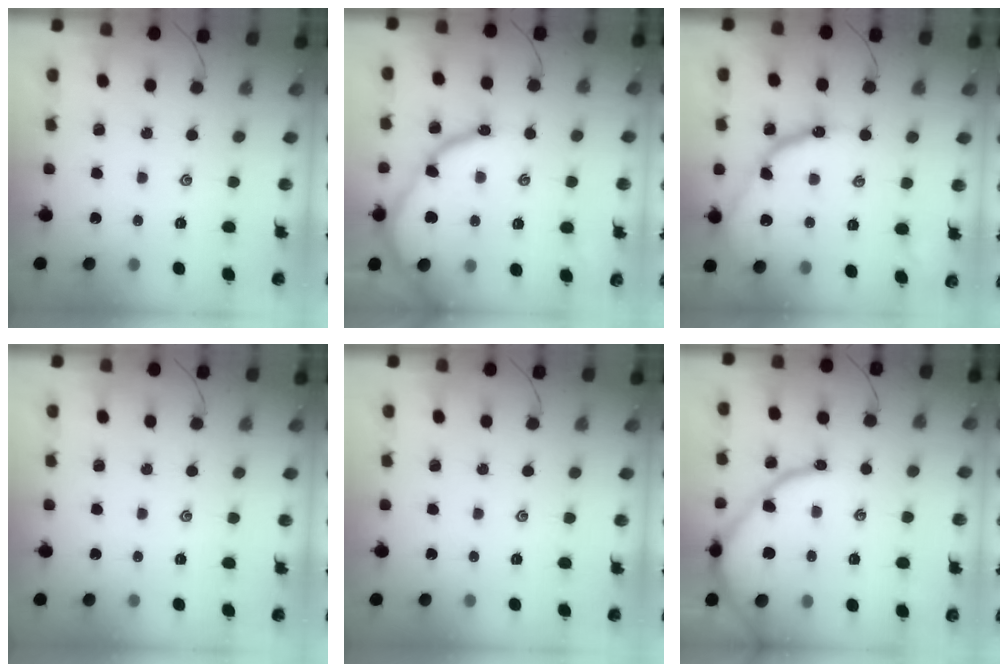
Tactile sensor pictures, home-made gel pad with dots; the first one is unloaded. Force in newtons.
{"total": 12.6, "press": 12.6, "slide": 1.2}
{"total": 13.8, "press": 13.8, "slide": 1.3}
{"total": 0.0}
{"total": 0.0}
{"total": 10.4, "press": 10.4, "slide": 1.2}